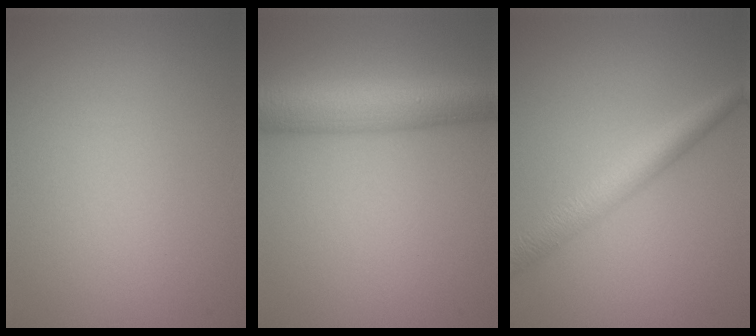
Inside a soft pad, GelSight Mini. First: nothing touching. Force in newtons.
{"total": 7.3, "press": 7.3, "slide": 0.2}
{"total": 3.6, "press": 3.6, "slide": 0.1}